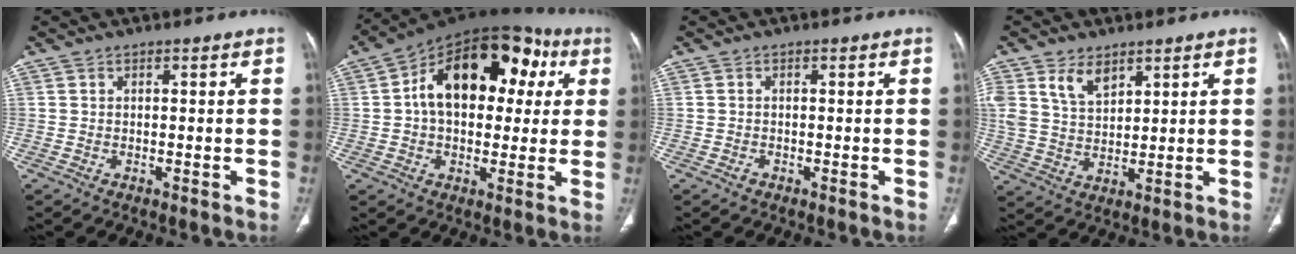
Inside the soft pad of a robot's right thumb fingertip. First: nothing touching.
{"total": 21.7, "force": [4.5, 13.5, 16.4], "torque": [-0.210, 0.036, 0.057]}
{"total": 0.6, "force": [-0.5, 0.4, 0.2], "torque": [-0.003, 0.000, -0.010]}
{"total": 7.5, "force": [4.5, 4.4, 4.1], "torque": [-0.067, -0.020, 0.095]}